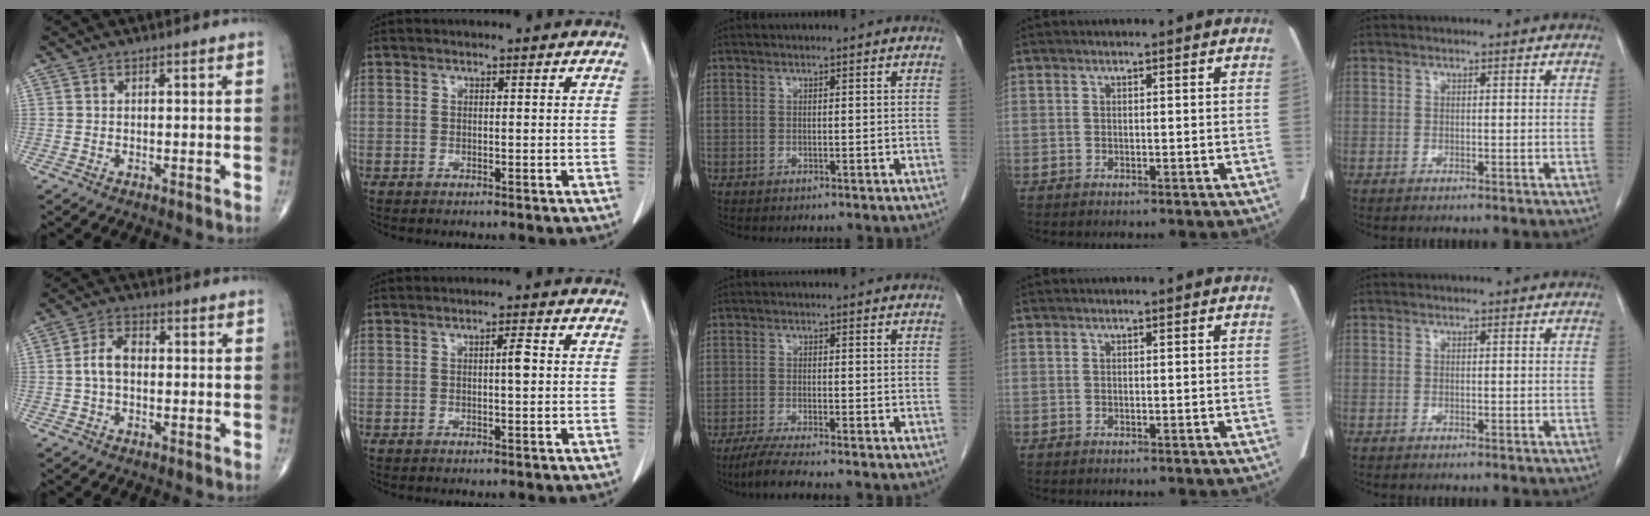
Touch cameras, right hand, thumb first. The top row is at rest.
{"thumb": {"total": 4.8, "force": [-0.2, 2.9, 3.8], "torque": [-0.073, 0.017, -0.010]}, "index": {"total": 1.9, "force": [0.1, 0.2, 1.9], "torque": [-0.031, 0.002, 0.002]}, "middle": {"total": 5.3, "force": [-4.3, -0.3, 3.1], "torque": [-0.055, -0.016, -0.076]}}